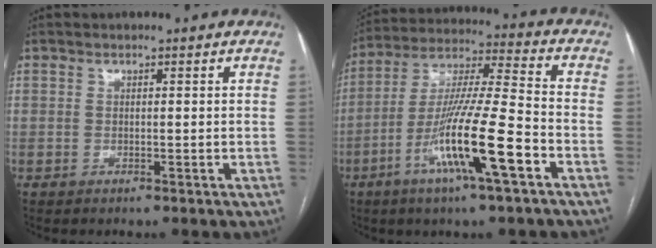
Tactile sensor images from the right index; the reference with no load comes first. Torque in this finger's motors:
{"motor_torque": [1.25, -0.89, 1.05, 0.21]}